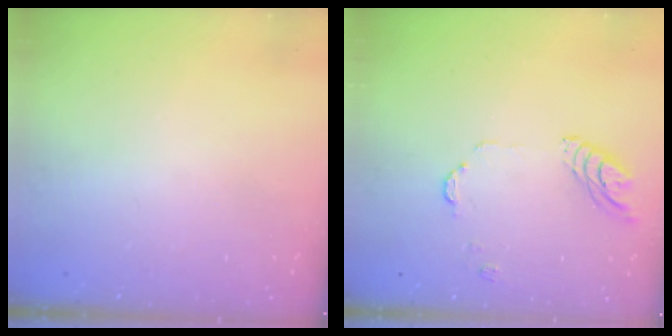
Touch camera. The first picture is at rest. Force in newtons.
{"total": 9.2, "press": 9.1, "slide": 1.2}